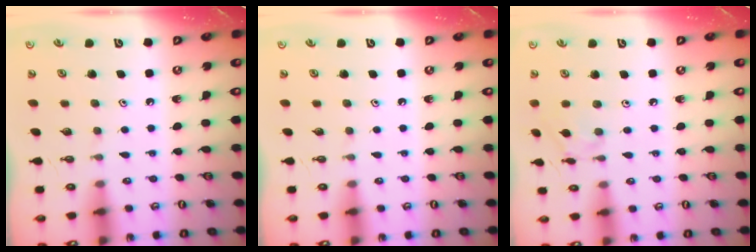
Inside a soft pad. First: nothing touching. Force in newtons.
{"total": 0.0}
{"total": 5.1, "press": 5.0, "slide": 0.5}